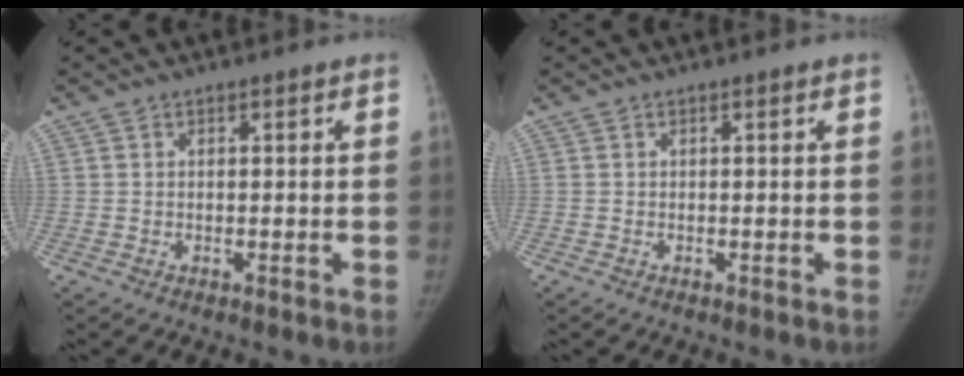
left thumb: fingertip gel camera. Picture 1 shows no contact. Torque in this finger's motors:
{"motor_torque": [-0.06, -0.06, 0.20, -0.12, 0.00]}